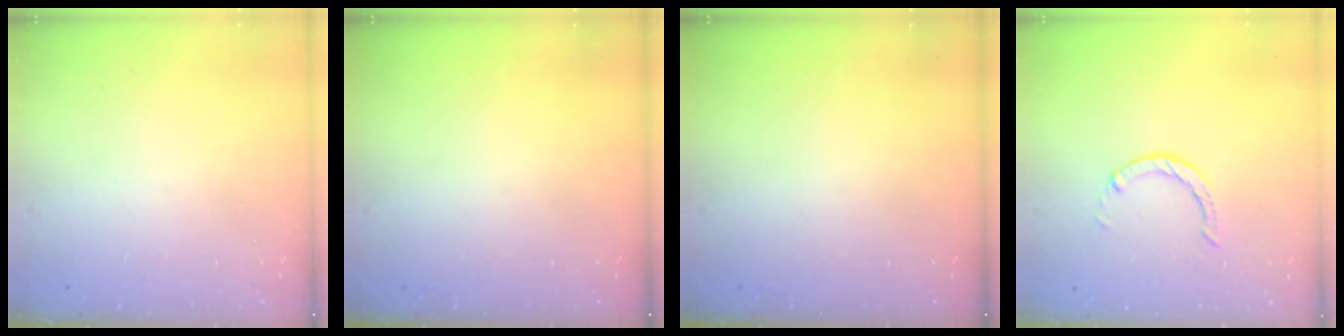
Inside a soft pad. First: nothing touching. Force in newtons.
{"total": 0.0}
{"total": 0.0}
{"total": 1.0, "press": 0.9, "slide": 0.3}